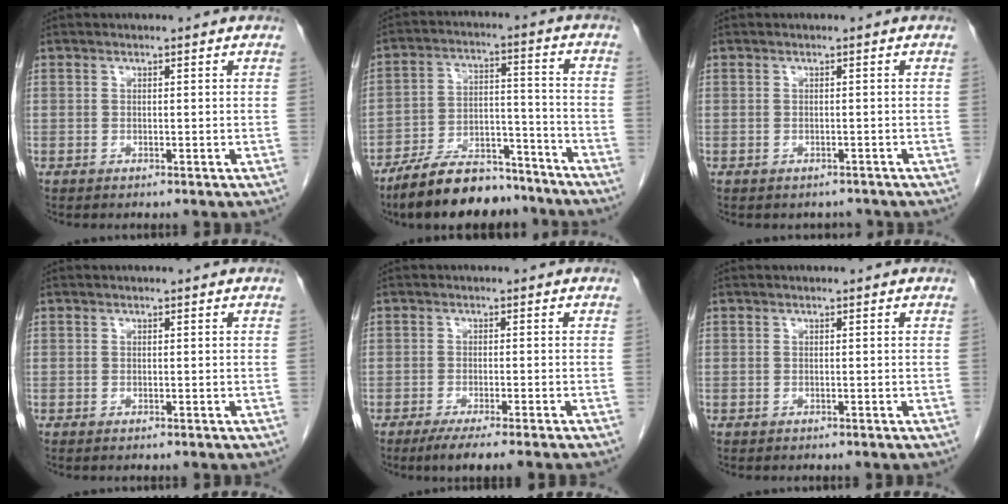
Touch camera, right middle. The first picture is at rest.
{"total": 13.9, "force": [-11.7, 4.6, 5.9], "torque": [-0.095, 0.020, -0.193]}
{"total": 1.6, "force": [-1.4, 0.9, 0.0], "torque": [-0.001, 0.001, -0.019]}
{"total": 0.0}
{"total": 6.0, "force": [-4.5, -0.6, 3.9], "torque": [-0.047, -0.013, -0.069]}
{"total": 0.0}